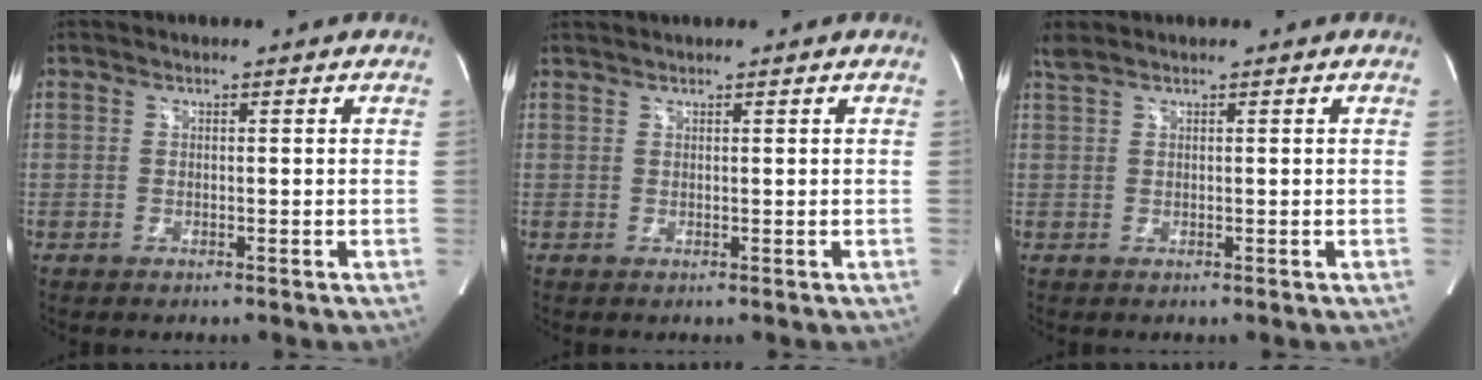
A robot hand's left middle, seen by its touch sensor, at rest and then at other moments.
{"total": 1.5, "force": [1.4, -0.1, 0.3], "torque": [-0.009, 0.013, 0.033]}
{"total": 1.3, "force": [1.1, 0.0, 0.7], "torque": [-0.017, 0.009, 0.024]}